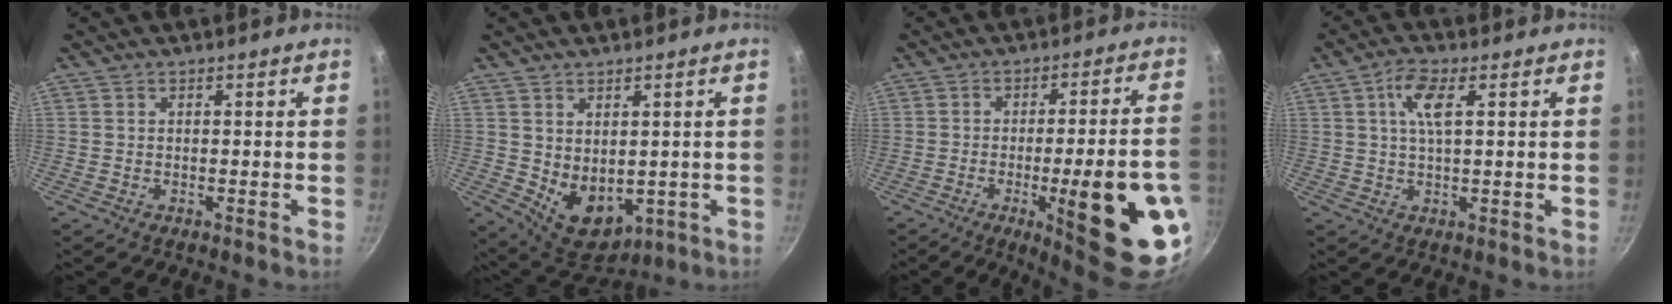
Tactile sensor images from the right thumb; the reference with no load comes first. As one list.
[{"total": 9.6, "force": [0.3, 6.7, 6.9], "torque": [-0.080, -0.026, 0.032]}, {"total": 21.6, "force": [-6.8, 4.2, 20.1], "torque": [-0.247, 0.019, -0.083]}, {"total": 5.9, "force": [1.9, 1.8, 5.3], "torque": [-0.105, 0.003, 0.034]}]